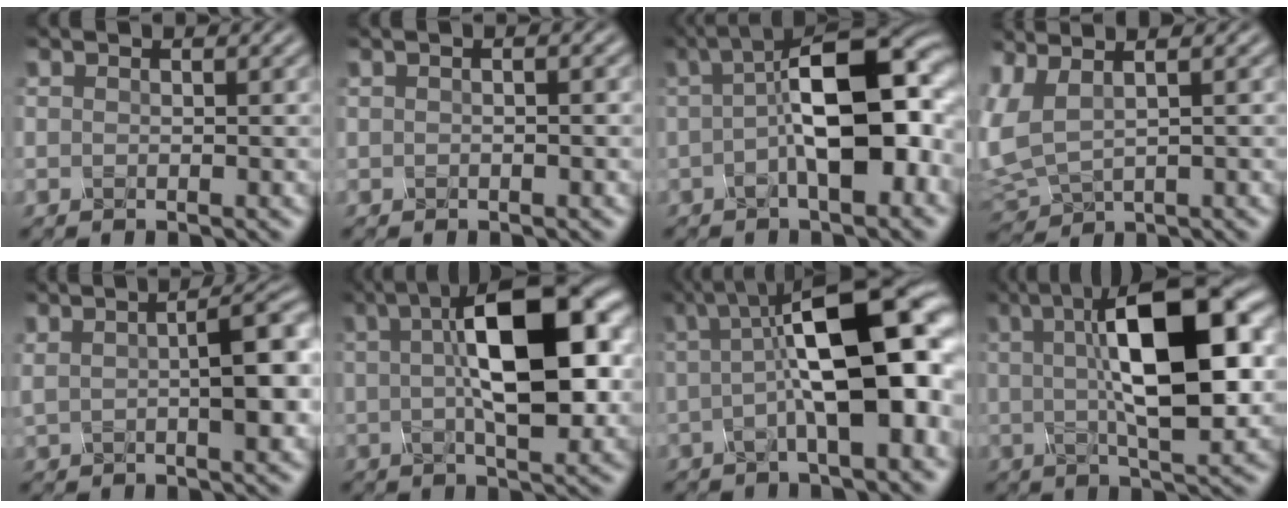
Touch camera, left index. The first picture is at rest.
{"total": 0.9, "force": [0.0, 0.3, 0.9], "torque": [-0.017, -0.002, -0.001]}
{"total": 11.8, "force": [-0.2, 4.5, 10.9], "torque": [-0.153, 0.017, -0.014]}
{"total": 4.3, "force": [1.8, 1.7, 3.5], "torque": [-0.103, 0.012, 0.038]}
{"total": 6.3, "force": [0.7, 1.8, 6.0], "torque": [-0.088, 0.012, 0.011]}
{"total": 11.5, "force": [2.0, 3.9, 10.6], "torque": [-0.159, 0.015, 0.028]}
{"total": 11.6, "force": [1.0, 3.7, 11.0], "torque": [-0.159, 0.017, 0.008]}
{"total": 12.8, "force": [2.3, 4.1, 11.9], "torque": [-0.175, 0.012, 0.032]}